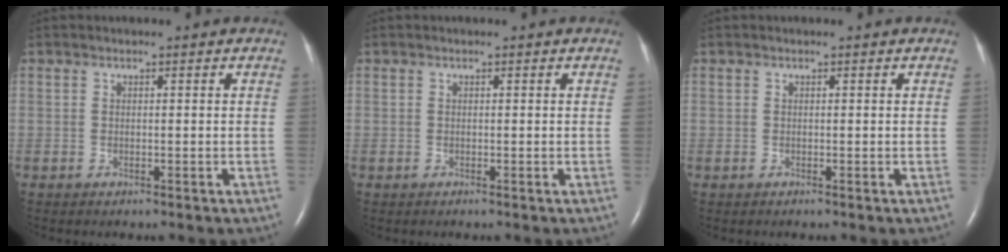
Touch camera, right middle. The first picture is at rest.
{"total": 0.0}
{"total": 0.0}